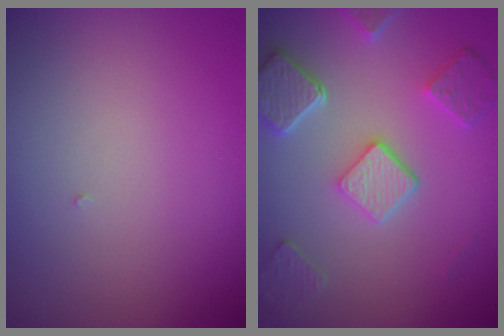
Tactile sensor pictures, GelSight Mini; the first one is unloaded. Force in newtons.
{"total": 5.3, "press": 4.0, "slide": 3.5}